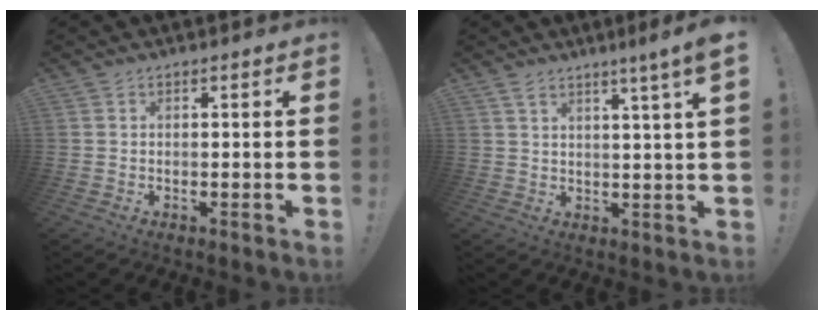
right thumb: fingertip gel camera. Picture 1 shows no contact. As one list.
[{"total": 5.5, "force": [3.2, -0.7, 4.4], "torque": [-0.060, -0.026, 0.047]}]